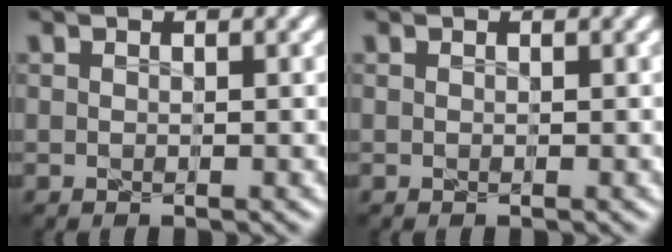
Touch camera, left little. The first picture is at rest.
{"total": 0.0}